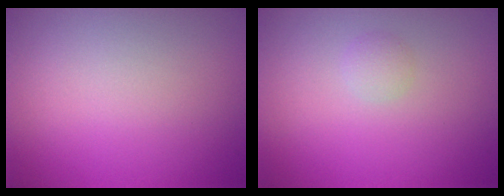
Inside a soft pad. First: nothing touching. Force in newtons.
{"total": 0.9, "press": 0.9, "slide": 0.1}